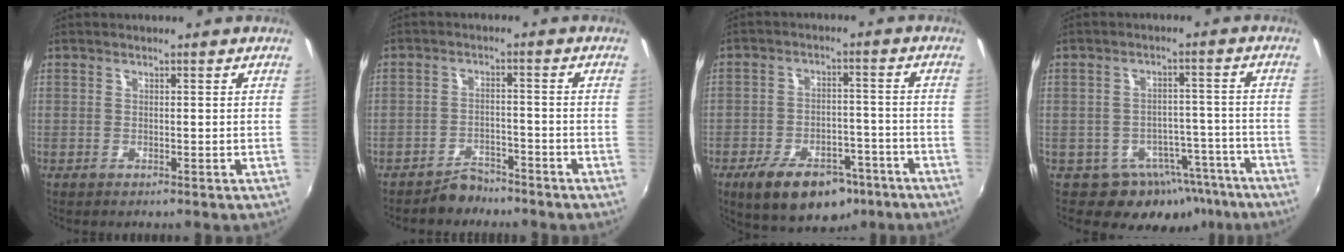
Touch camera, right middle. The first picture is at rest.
{"total": 4.1, "force": [-3.7, 1.7, 0.3], "torque": [-0.014, 0.007, -0.058]}
{"total": 14.5, "force": [-9.3, 7.4, 8.3], "torque": [-0.162, -0.003, -0.133]}
{"total": 10.3, "force": [-6.7, 7.1, 3.1], "torque": [-0.046, 0.028, -0.067]}